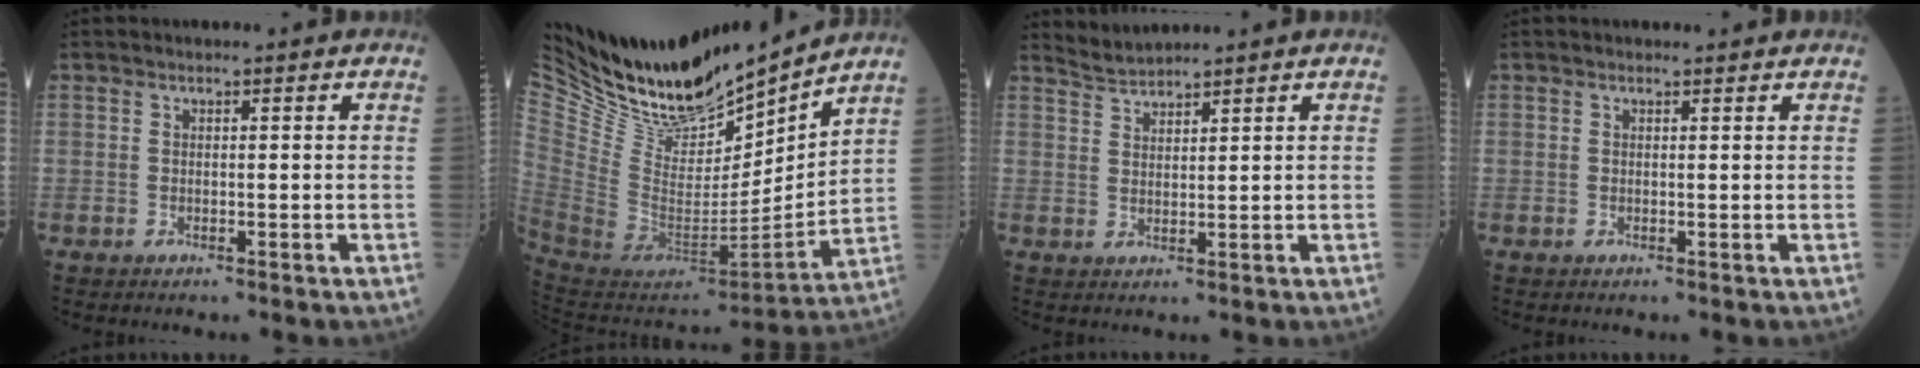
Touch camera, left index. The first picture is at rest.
{"total": 23.6, "force": [21.8, 4.3, 8.0], "torque": [-0.166, -0.057, 0.383]}
{"total": 2.7, "force": [2.6, -0.7, -0.5], "torque": [0.002, 0.001, 0.060]}
{"total": 2.5, "force": [2.4, 0.2, 0.6], "torque": [-0.008, 0.013, 0.027]}